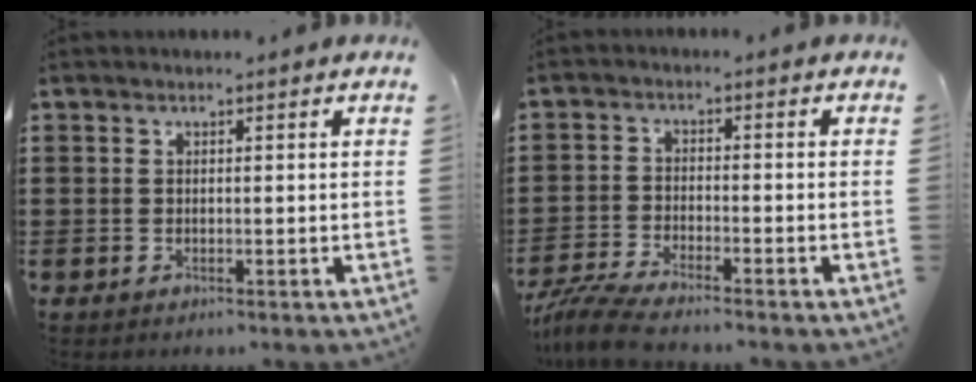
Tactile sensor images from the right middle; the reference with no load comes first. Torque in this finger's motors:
{"motor_torque": [0.99, -0.41, 0.27, 0.04]}